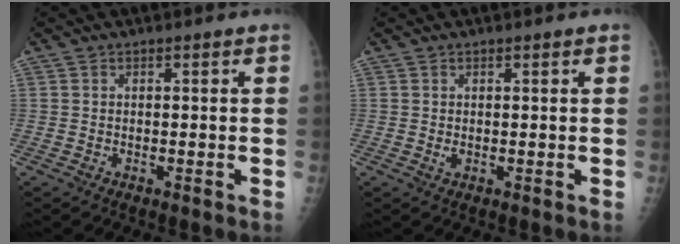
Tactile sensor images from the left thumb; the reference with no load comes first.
{"total": 1.2, "force": [0.3, 0.6, 1.0], "torque": [-0.017, 0.002, 0.009]}